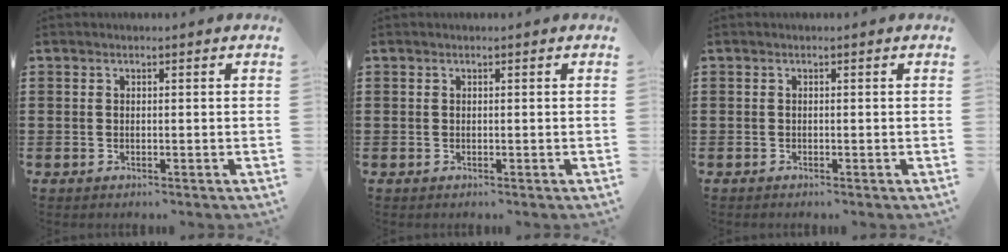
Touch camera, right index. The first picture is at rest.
{"total": 0.0}
{"total": 0.0}